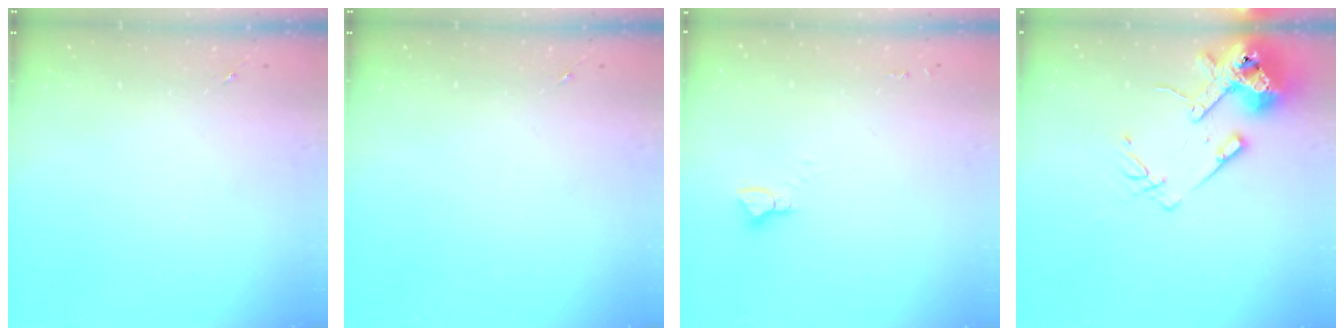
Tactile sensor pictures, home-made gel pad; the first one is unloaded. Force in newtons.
{"total": 0.0}
{"total": 3.3, "press": 3.3, "slide": 0.2}
{"total": 15.2, "press": 14.9, "slide": 2.8}